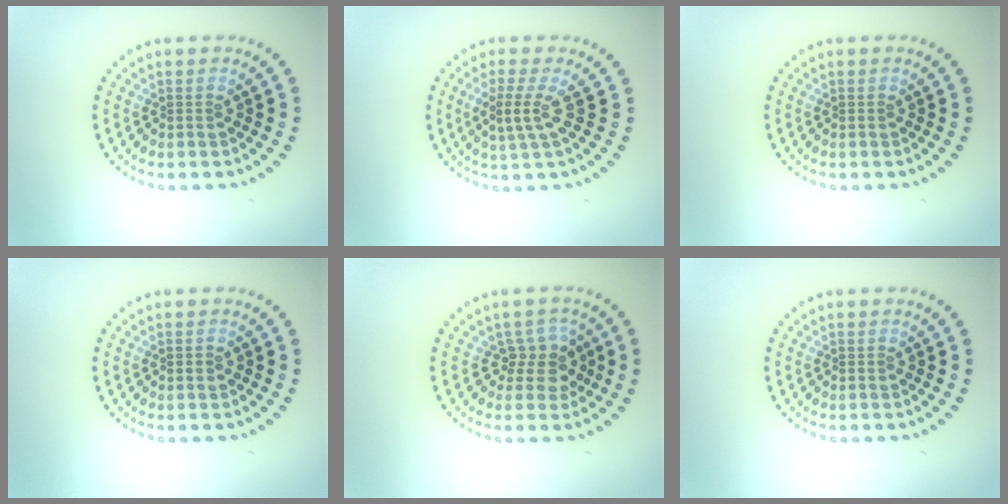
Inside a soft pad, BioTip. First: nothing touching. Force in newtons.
{"total": 2.3, "press": 1.8, "slide": 1.4}
{"total": 0.0}
{"total": 0.8, "press": 0.8, "slide": 0.2}
{"total": 2.5, "press": 2.0, "slide": 1.5}
{"total": 0.0}